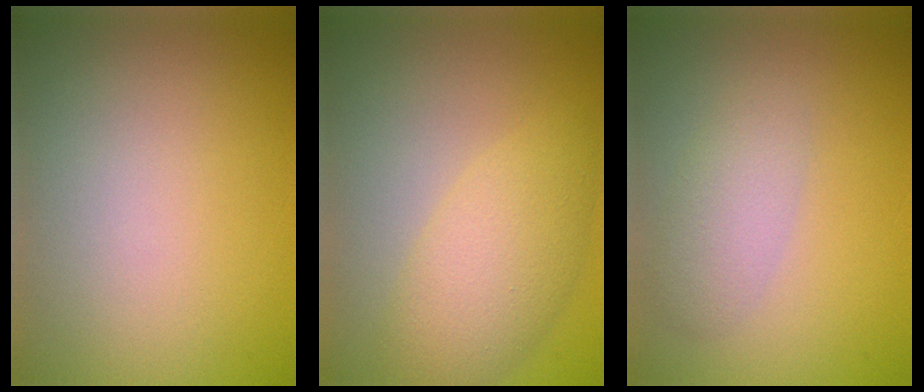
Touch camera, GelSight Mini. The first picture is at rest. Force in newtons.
{"total": 4.7, "press": 4.7, "slide": 0.2}
{"total": 2.5, "press": 2.5, "slide": 0.1}